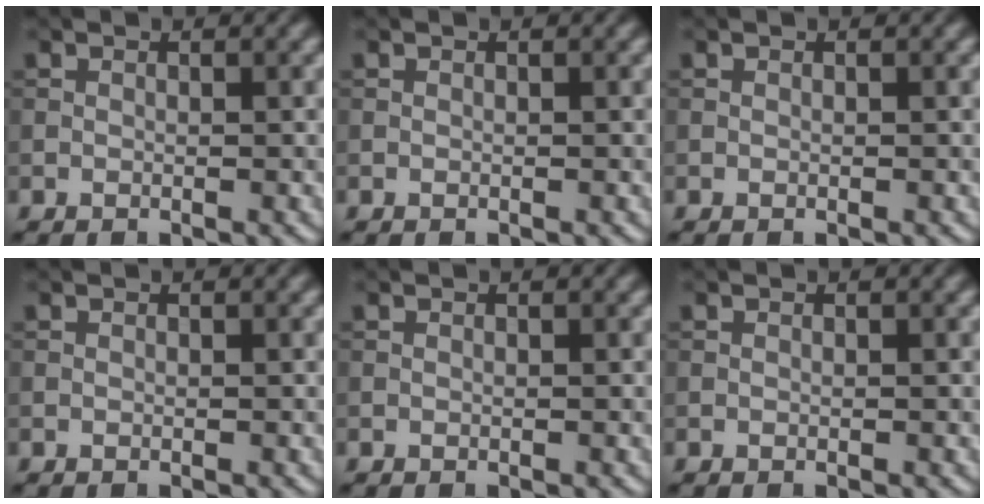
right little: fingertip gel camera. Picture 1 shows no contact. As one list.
[{"total": 0.0}, {"total": 0.0}, {"total": 0.0}, {"total": 0.0}, {"total": 0.0}]